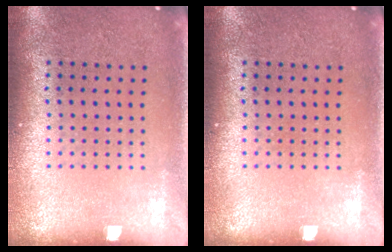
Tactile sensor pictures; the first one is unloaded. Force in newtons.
{"total": 0.0}